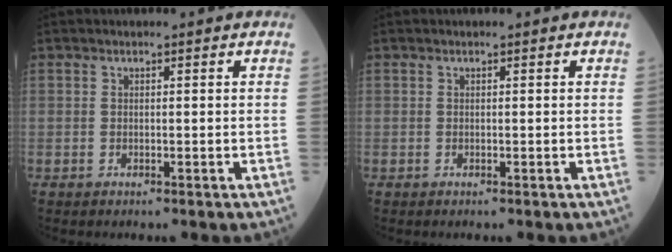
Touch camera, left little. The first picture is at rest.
{"total": 0.0}